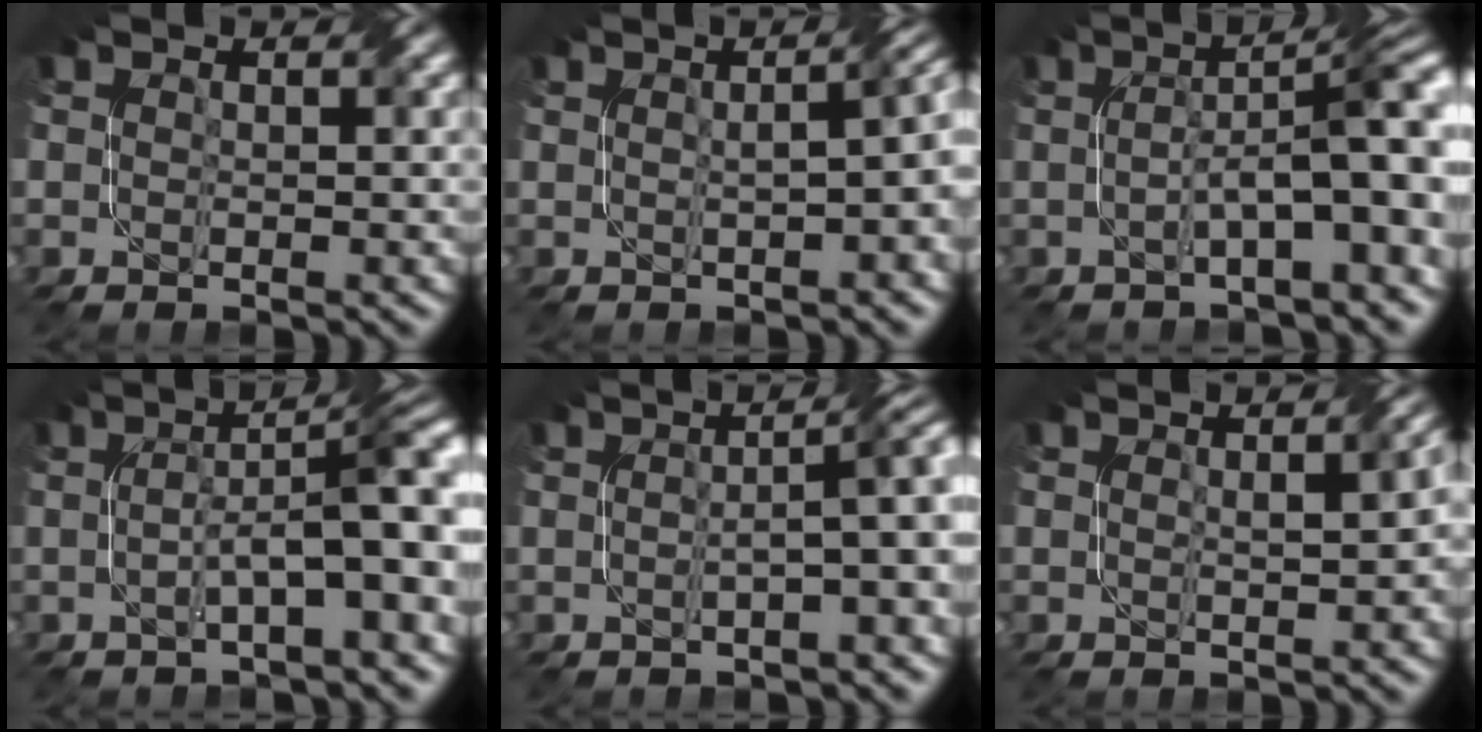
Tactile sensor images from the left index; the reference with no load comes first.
{"total": 6.6, "force": [0.2, 2.9, 5.9], "torque": [-0.040, 0.013, 0.003]}
{"total": 7.8, "force": [-0.9, 2.0, 7.5], "torque": [-0.112, 0.016, -0.019]}
{"total": 7.7, "force": [-0.8, 2.0, 7.4], "torque": [-0.111, 0.017, -0.016]}
{"total": 5.4, "force": [-0.1, 1.4, 5.2], "torque": [-0.058, 0.015, -0.005]}
{"total": 3.1, "force": [0.4, 0.7, 3.0], "torque": [-0.031, 0.012, 0.010]}